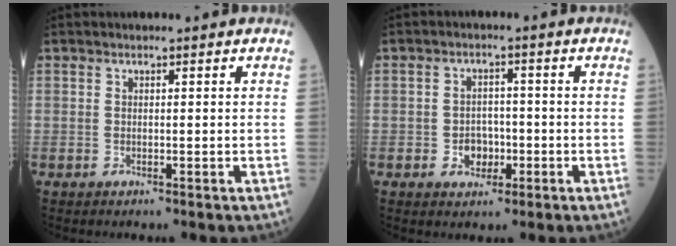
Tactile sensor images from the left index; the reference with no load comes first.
{"total": 3.7, "force": [-1.3, 2.8, 2.0], "torque": [-0.029, 0.008, -0.017]}